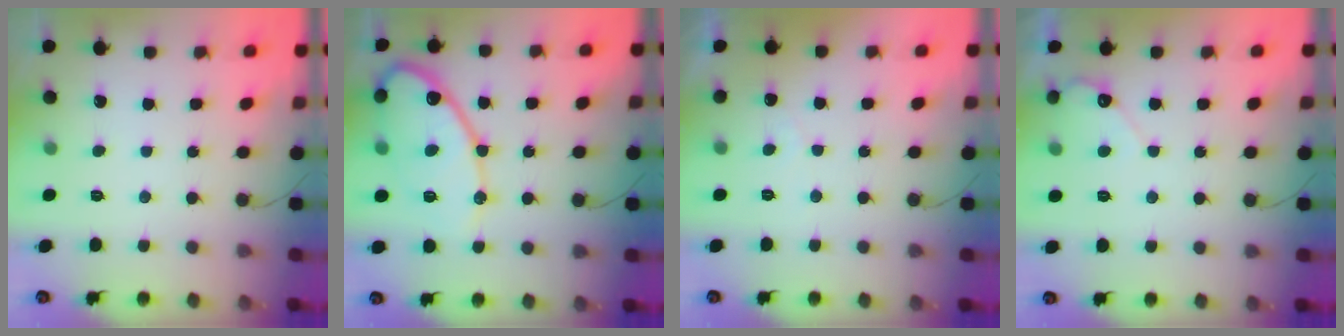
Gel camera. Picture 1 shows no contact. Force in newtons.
{"total": 15.4, "press": 15.3, "slide": 1.3}
{"total": 2.3, "press": 2.3, "slide": 0.1}
{"total": 4.5, "press": 4.4, "slide": 0.2}